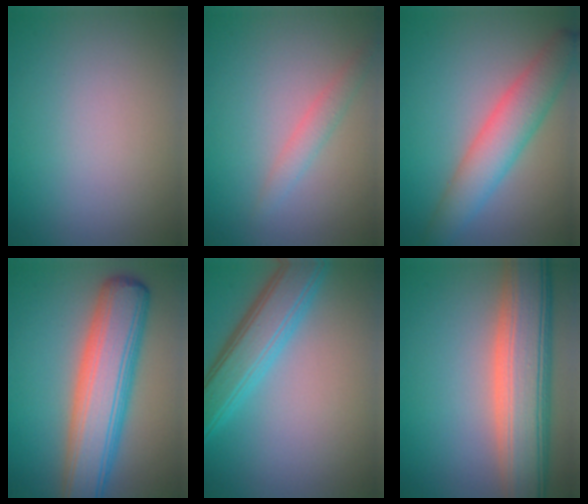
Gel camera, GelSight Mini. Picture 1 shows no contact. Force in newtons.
{"total": 1.6, "press": 1.6, "slide": 0.0}
{"total": 5.2, "press": 5.2, "slide": 0.1}
{"total": 9.0, "press": 9.0, "slide": 0.2}
{"total": 5.7, "press": 5.7, "slide": 0.3}
{"total": 10.0, "press": 10.0, "slide": 1.0}